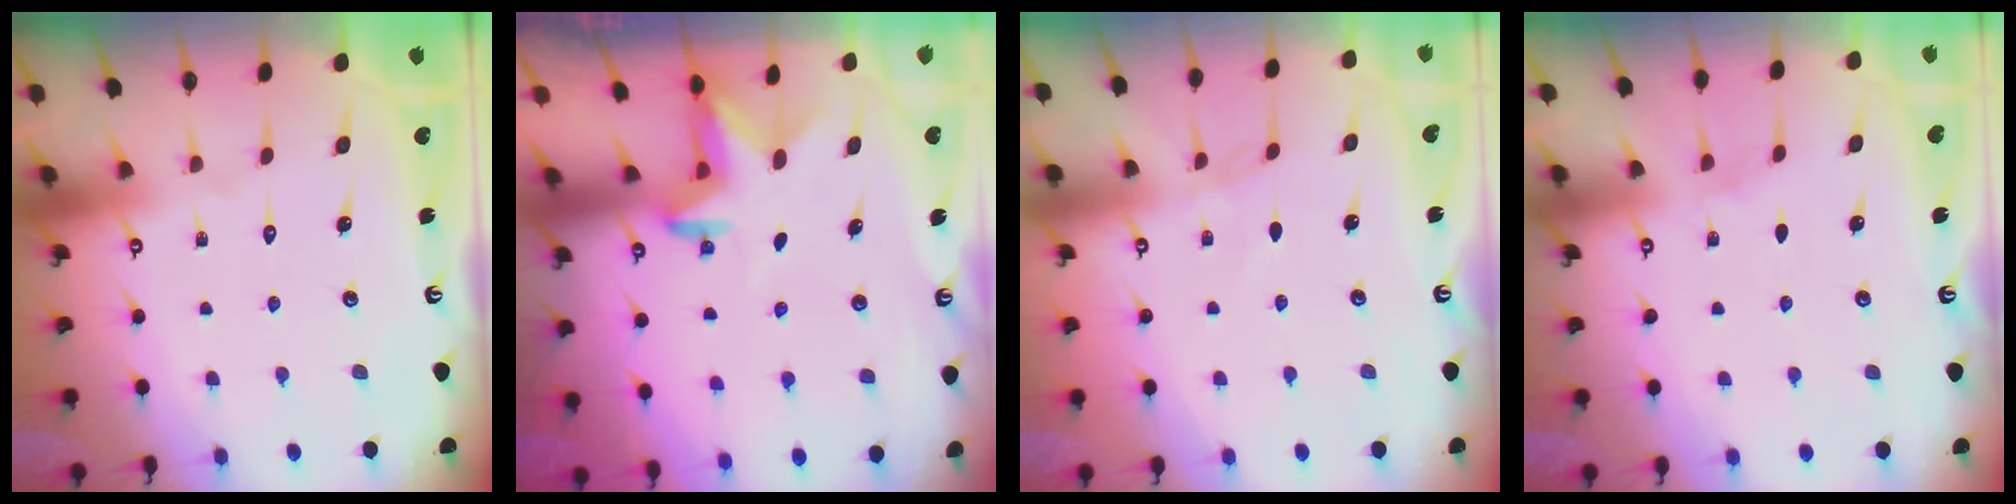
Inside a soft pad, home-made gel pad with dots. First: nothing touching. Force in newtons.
{"total": 3.0, "press": 2.9, "slide": 0.7}
{"total": 2.5, "press": 2.5, "slide": 0.4}
{"total": 3.7, "press": 2.9, "slide": 2.3}